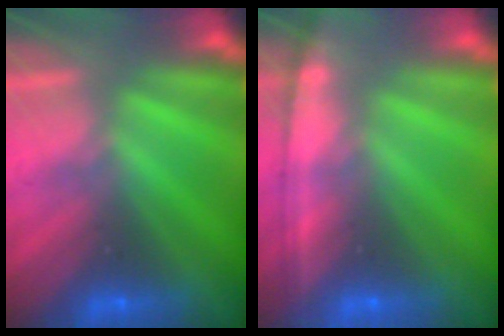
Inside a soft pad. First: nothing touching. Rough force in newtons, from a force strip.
{"total": 1.3}